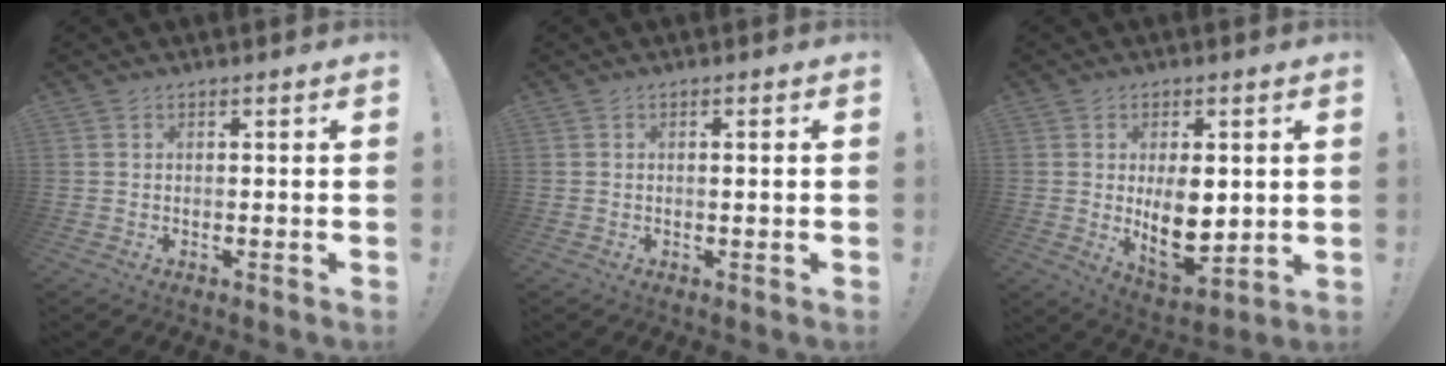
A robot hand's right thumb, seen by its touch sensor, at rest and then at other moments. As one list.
[{"total": 1.1, "force": [0.0, -0.1, 1.1], "torque": [-0.015, -0.003, -0.003]}, {"total": 11.7, "force": [1.1, 6.8, 9.5], "torque": [-0.146, -0.019, 0.027]}]